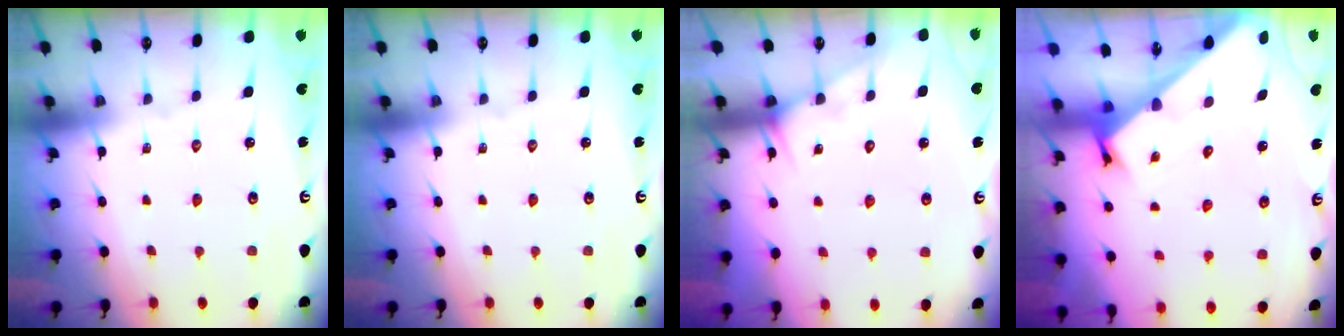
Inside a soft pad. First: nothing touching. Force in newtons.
{"total": 0.0}
{"total": 6.7, "press": 6.7, "slide": 0.5}
{"total": 2.4, "press": 2.4, "slide": 0.2}